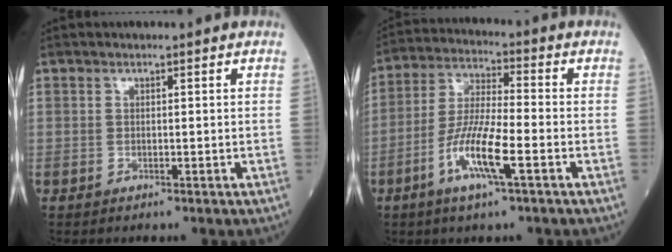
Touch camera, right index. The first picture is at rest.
{"total": 10.2, "force": [-4.1, 0.7, 9.4], "torque": [-0.188, -0.008, -0.081]}